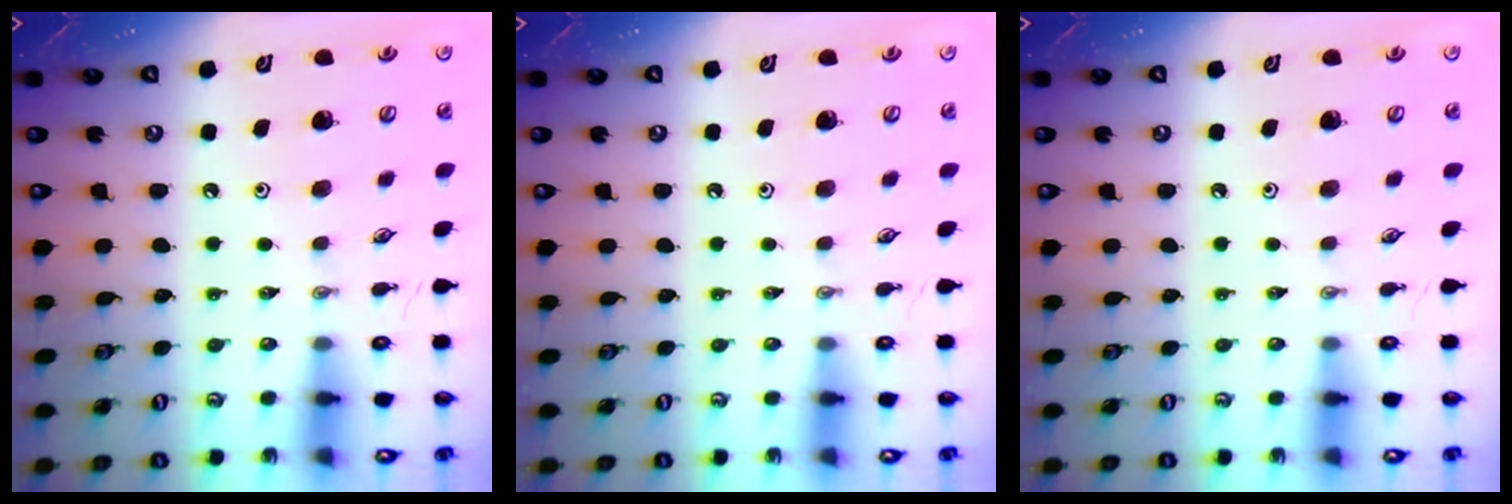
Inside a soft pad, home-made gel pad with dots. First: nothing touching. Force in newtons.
{"total": 0.0}
{"total": 0.0}